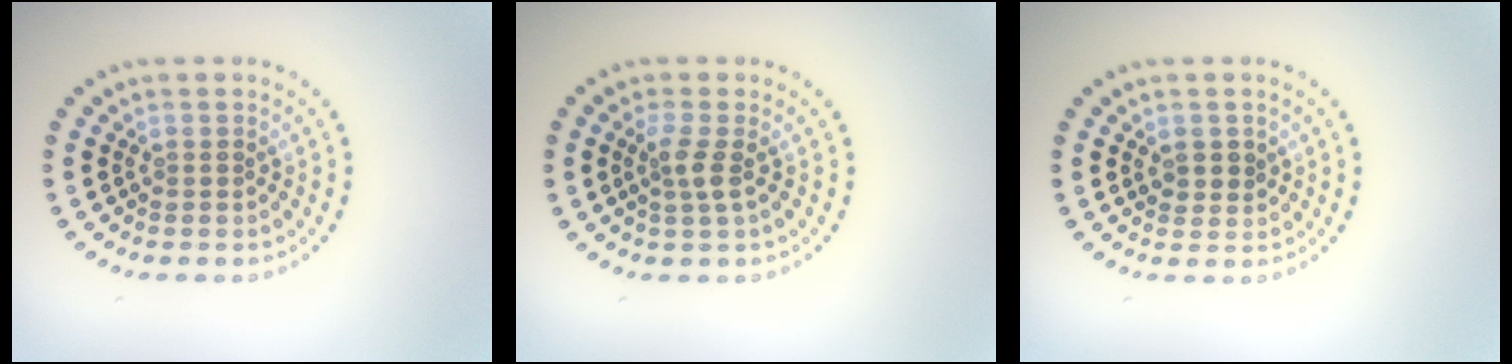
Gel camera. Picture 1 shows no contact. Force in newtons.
{"total": 1.7, "press": 1.4, "slide": 1.0}
{"total": 1.6, "press": 1.4, "slide": 0.8}